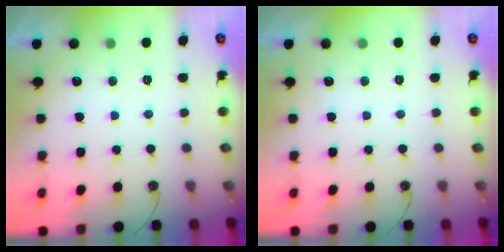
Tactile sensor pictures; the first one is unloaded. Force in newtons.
{"total": 0.0}